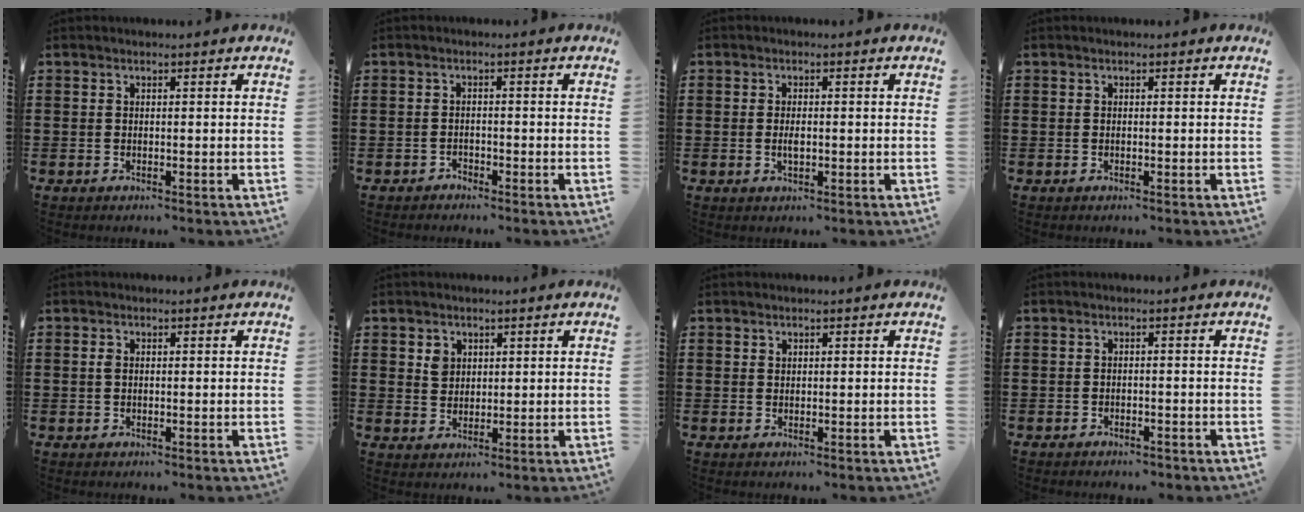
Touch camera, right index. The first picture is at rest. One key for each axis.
{"total": 1.3, "fx": -1.3, "fy": 0.3, "fz": 0.0, "tx": -0.005, "ty": 0.001, "tz": -0.028}
{"total": 2.1, "fx": -0.2, "fy": 0.8, "fz": 1.9, "tx": -0.036, "ty": 0.000, "tz": -0.004}
{"total": 0.0}
{"total": 0.9, "fx": 0.1, "fy": 0.4, "fz": 0.8, "tx": -0.017, "ty": 0.002, "tz": 0.001}
{"total": 2.2, "fx": 1.1, "fy": 1.8, "fz": 0.7, "tx": -0.012, "ty": 0.003, "tz": 0.020}
{"total": 0.5, "fx": 0.4, "fy": 0.3, "fz": 0.0, "tx": -0.002, "ty": 0.001, "tz": 0.009}
{"total": 1.3, "fx": -1.3, "fy": 0.2, "fz": 0.1, "tx": -0.007, "ty": 0.001, "tz": -0.029}